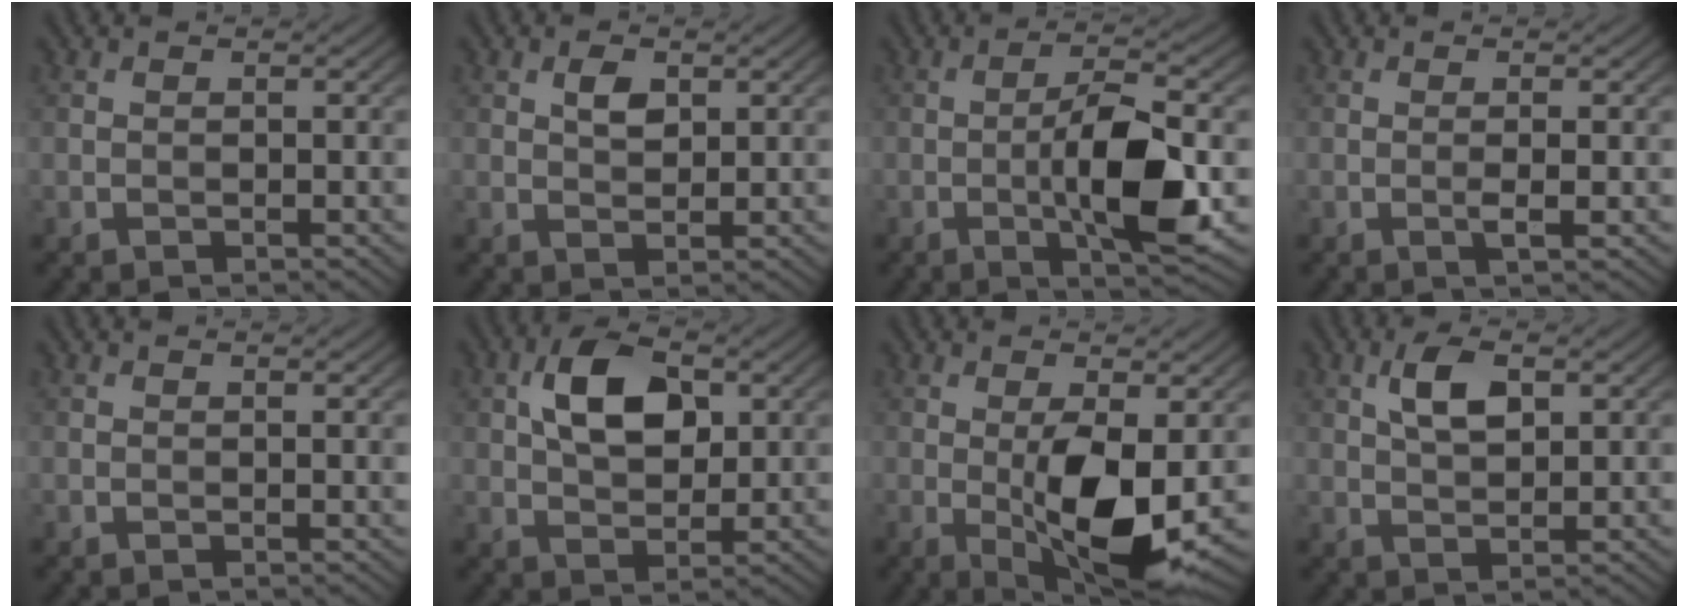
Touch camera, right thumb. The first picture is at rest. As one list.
[{"total": 2.5, "force": [1.0, 1.4, 1.8], "torque": [-0.037, -0.001, 0.018]}, {"total": 9.3, "force": [-2.1, 2.3, 8.8], "torque": [-0.147, 0.002, -0.038]}, {"total": 1.5, "force": [-0.3, 0.0, 1.4], "torque": [-0.030, -0.001, -0.008]}, {"total": 0.5, "force": [0.1, 0.0, 0.5], "torque": [-0.006, -0.001, 0.002]}, {"total": 8.0, "force": [2.2, 4.7, 6.1], "torque": [-0.117, 0.010, 0.034]}, {"total": 9.5, "force": [-1.2, 3.4, 8.8], "torque": [-0.157, -0.011, -0.012]}, {"total": 4.8, "force": [1.8, 2.2, 3.9], "torque": [-0.085, 0.005, 0.034]}]